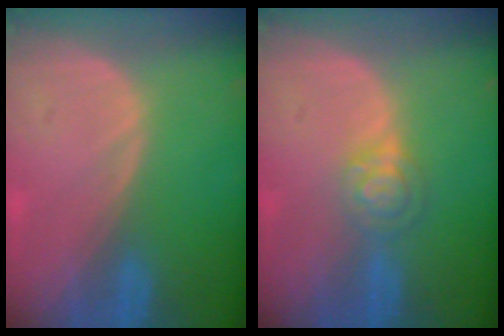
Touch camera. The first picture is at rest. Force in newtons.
{"total": 4.0, "press": 3.6, "slide": 1.7}